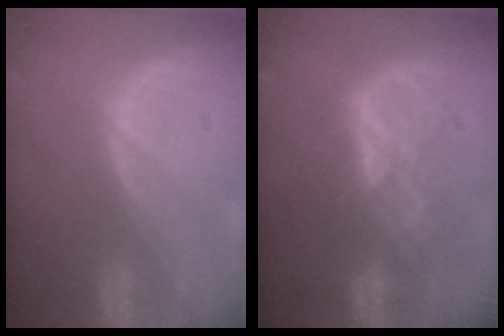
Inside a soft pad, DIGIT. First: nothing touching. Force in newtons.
{"total": 6.4, "press": 6.4, "slide": 0.7}